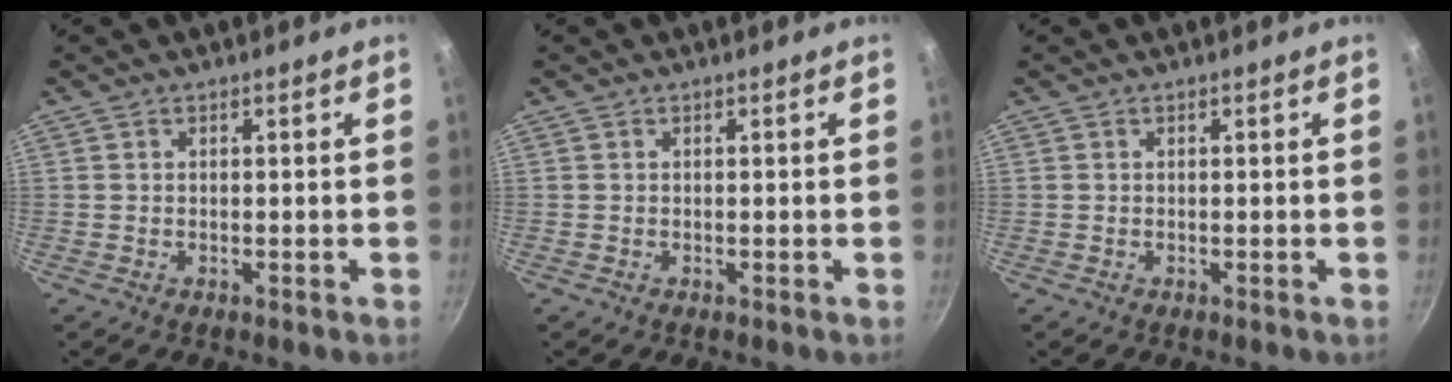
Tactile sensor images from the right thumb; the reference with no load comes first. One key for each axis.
{"total": 0.0}
{"total": 0.0}